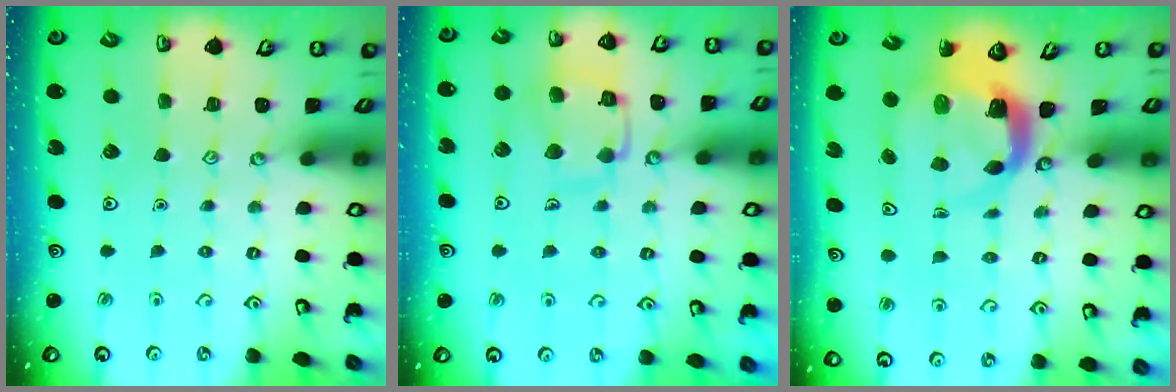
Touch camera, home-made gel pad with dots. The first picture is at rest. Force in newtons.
{"total": 12.3, "press": 12.2, "slide": 1.1}
{"total": 4.8, "press": 4.8, "slide": 0.7}